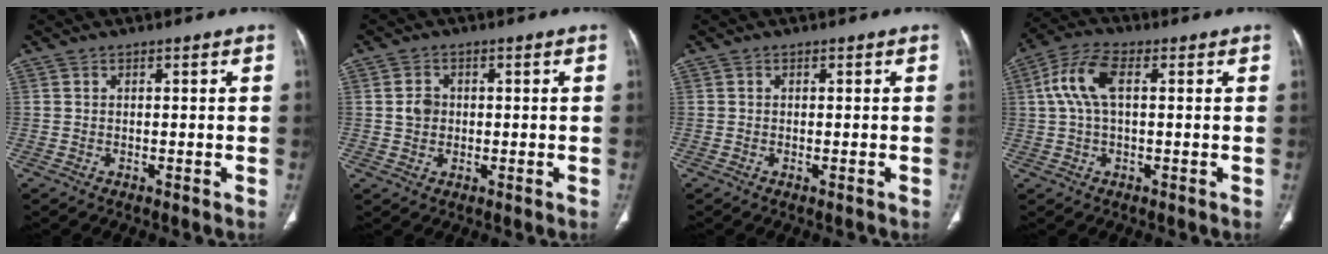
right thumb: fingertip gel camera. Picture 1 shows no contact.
{"total": 3.3, "force": [0.1, 2.8, 1.7], "torque": [-0.021, 0.007, 0.002]}
{"total": 0.5, "force": [-0.3, 0.1, 0.4], "torque": [-0.007, -0.001, -0.004]}
{"total": 8.4, "force": [1.6, 4.0, 7.2], "torque": [-0.166, 0.028, 0.027]}